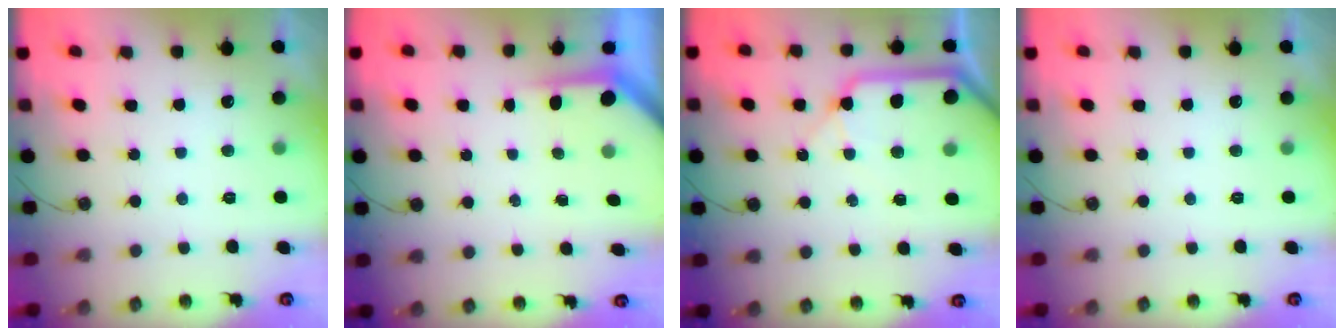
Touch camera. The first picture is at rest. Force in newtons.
{"total": 3.5, "press": 3.5, "slide": 0.3}
{"total": 12.7, "press": 12.6, "slide": 1.8}
{"total": 0.0}